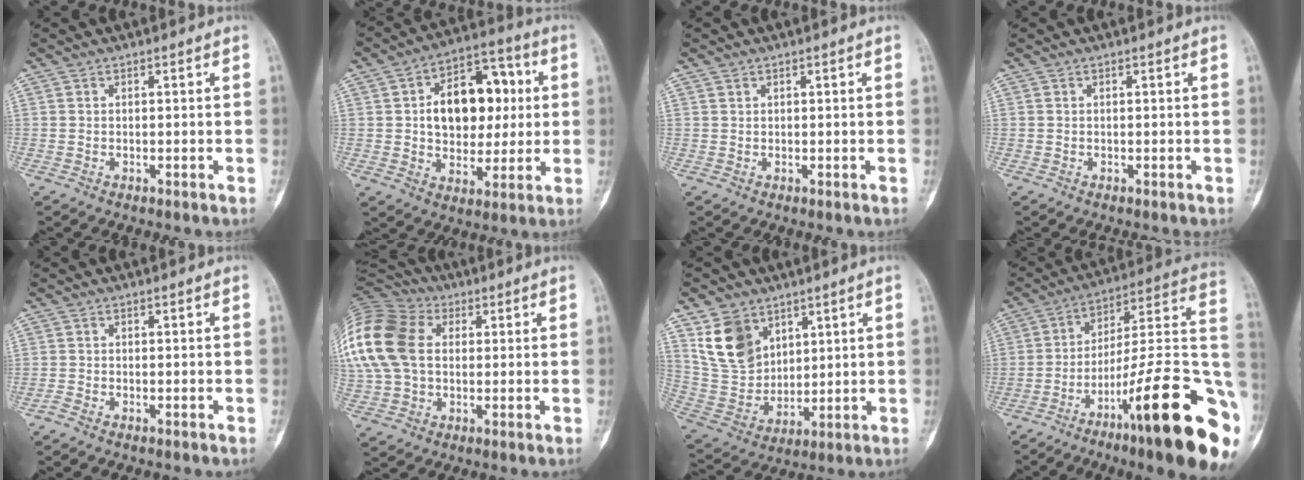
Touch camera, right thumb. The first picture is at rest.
{"total": 16.9, "force": [2.3, 11.4, 12.2], "torque": [-0.137, 0.023, 0.035]}
{"total": 0.5, "force": [0.4, 0.3, 0.1], "torque": [0.000, -0.001, 0.007]}
{"total": 0.0}
{"total": 1.0, "force": [-0.8, 0.3, 0.4], "torque": [-0.013, 0.002, -0.019]}
{"total": 22.9, "force": [4.3, 16.4, 15.4], "torque": [-0.365, 0.046, 0.082]}
{"total": 12.6, "force": [6.6, 8.9, 6.0], "torque": [-0.090, -0.032, 0.148]}
{"total": 29.1, "force": [-11.2, 5.7, 26.2], "torque": [-0.299, 0.062, -0.166]}